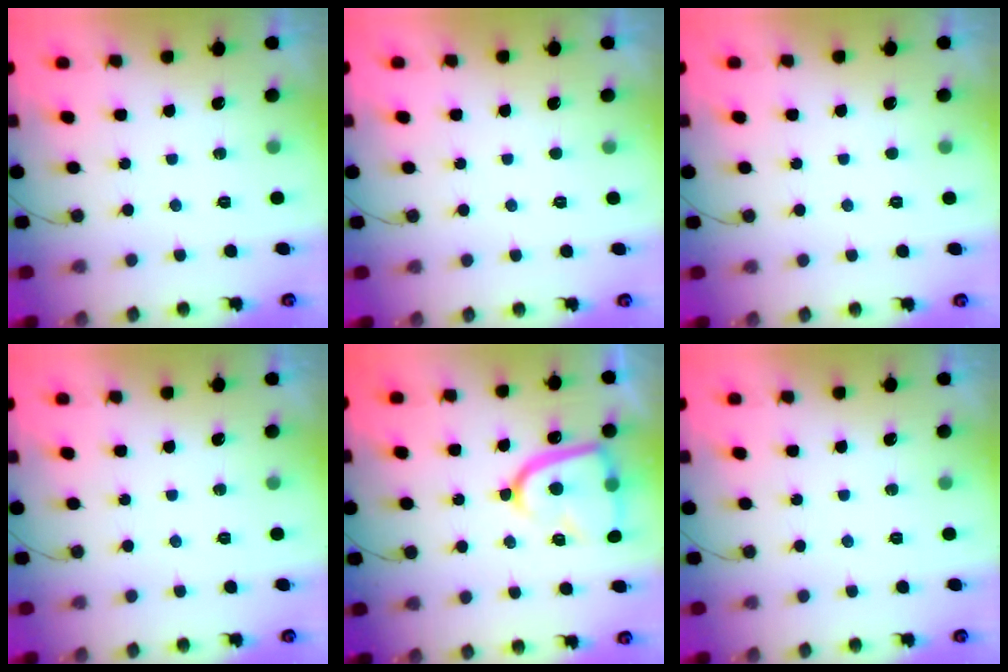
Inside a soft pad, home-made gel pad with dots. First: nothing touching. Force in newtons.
{"total": 1.6, "press": 1.6, "slide": 0.2}
{"total": 1.6, "press": 1.6, "slide": 0.1}
{"total": 0.0}
{"total": 16.0, "press": 16.0, "slide": 1.1}
{"total": 0.0}